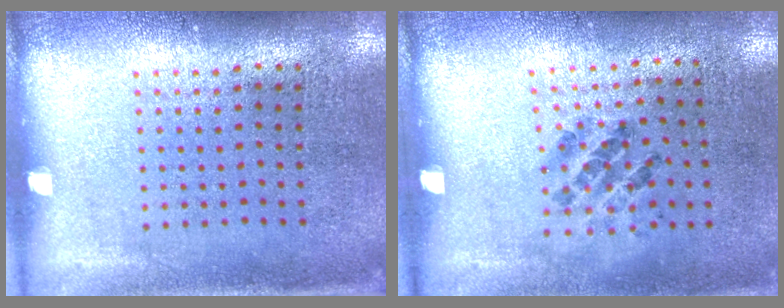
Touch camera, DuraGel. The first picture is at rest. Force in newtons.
{"total": 1.1, "press": 0.7, "slide": 0.9}